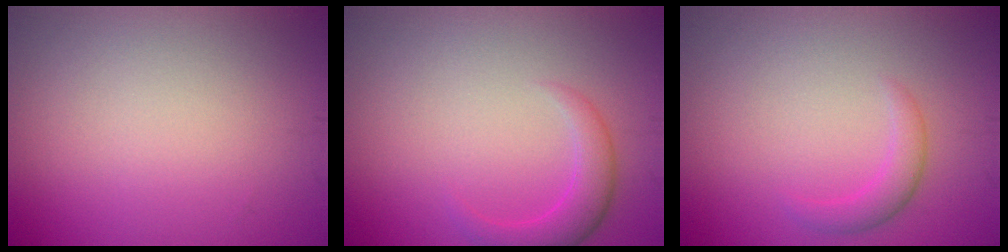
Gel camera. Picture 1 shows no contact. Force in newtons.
{"total": 2.7, "press": 2.7, "slide": 0.1}
{"total": 1.8, "press": 1.8, "slide": 0.0}